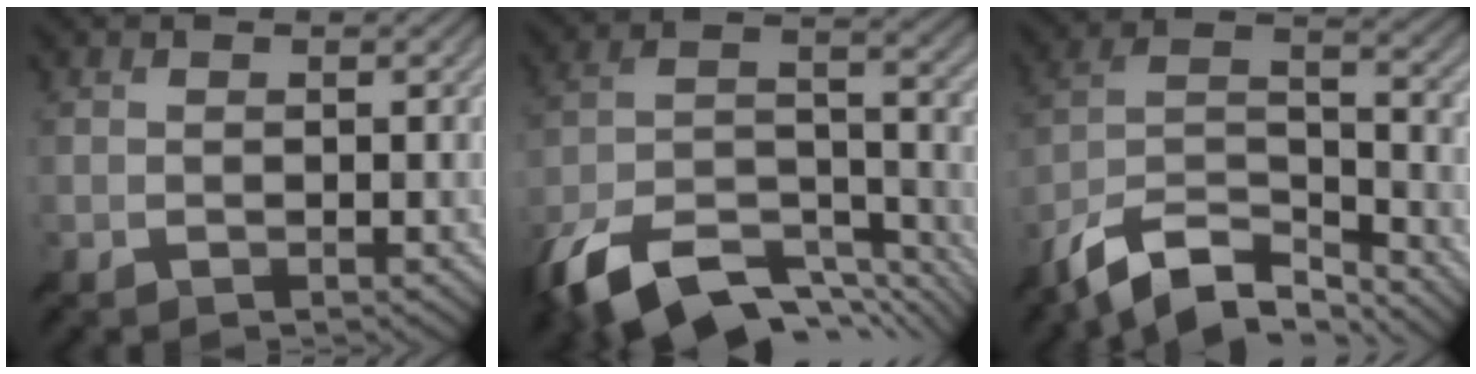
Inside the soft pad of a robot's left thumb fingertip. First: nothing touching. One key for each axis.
{"total": 15.6, "fx": -11.2, "fy": 6.2, "fz": 8.8, "tx": -0.205, "ty": -0.015, "tz": -0.190}
{"total": 11.8, "fx": -8.7, "fy": 4.5, "fz": 6.6, "tx": -0.142, "ty": 0.002, "tz": -0.166}